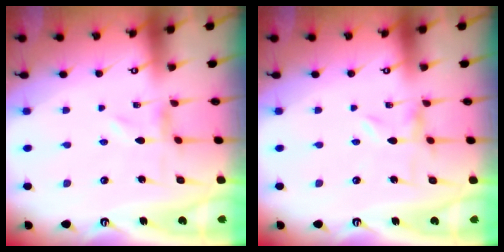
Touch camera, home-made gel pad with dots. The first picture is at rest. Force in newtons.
{"total": 0.0}